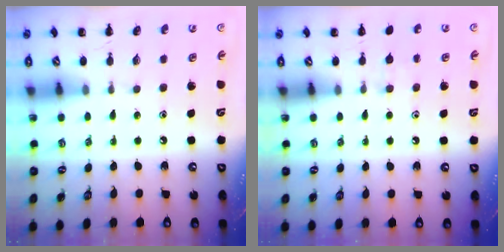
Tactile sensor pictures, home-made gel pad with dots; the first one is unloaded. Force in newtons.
{"total": 3.9, "press": 3.6, "slide": 1.6}